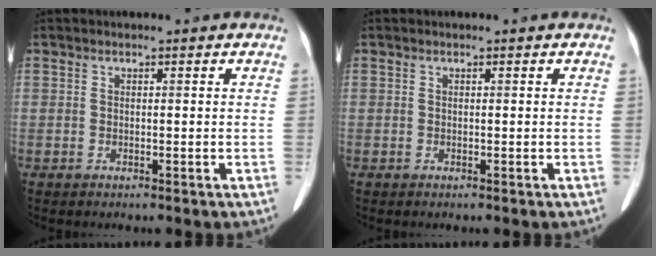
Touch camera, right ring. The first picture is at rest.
{"total": 0.0}